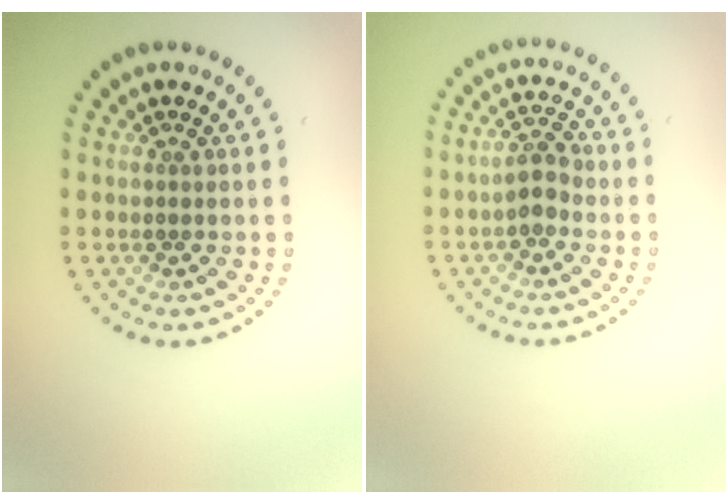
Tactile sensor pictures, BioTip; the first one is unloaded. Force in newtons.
{"total": 2.4, "press": 2.3, "slide": 0.5}